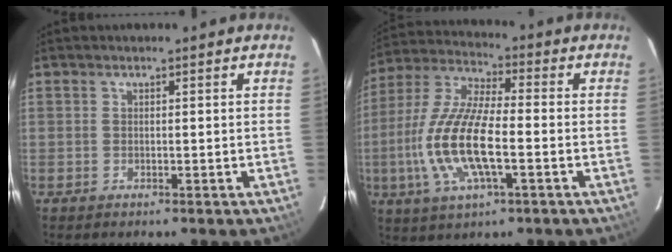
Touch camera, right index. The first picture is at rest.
{"total": 15.8, "force": [-3.6, 4.9, 14.6], "torque": [-0.307, -0.005, -0.072]}